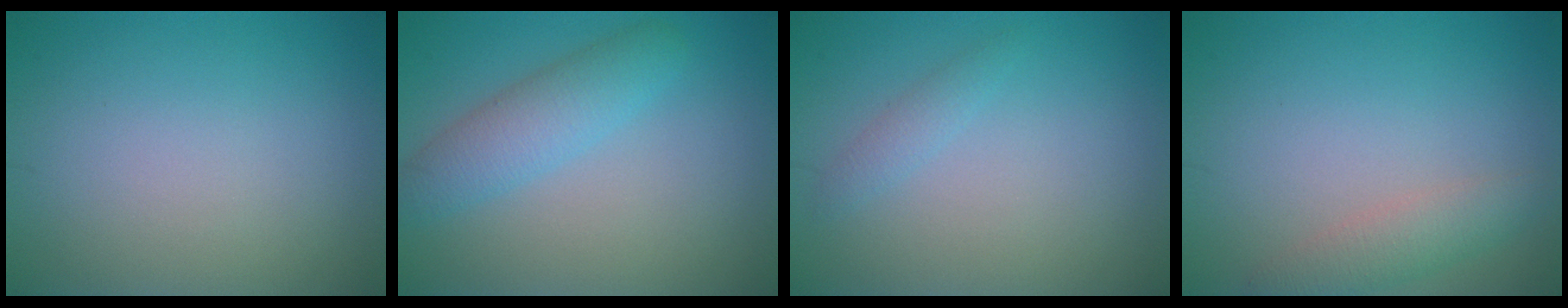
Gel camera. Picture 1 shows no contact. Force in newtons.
{"total": 3.7, "press": 3.6, "slide": 0.2}
{"total": 1.1, "press": 1.1, "slide": 0.1}
{"total": 2.4, "press": 2.4, "slide": 0.2}